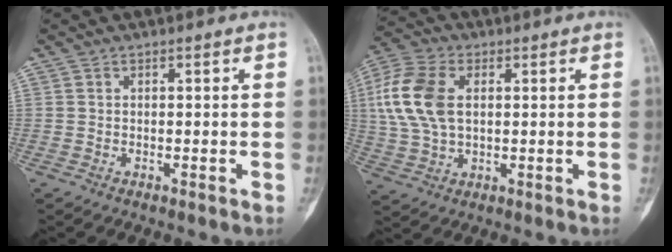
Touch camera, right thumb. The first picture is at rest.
{"total": 12.9, "force": [2.4, 8.0, 9.9], "torque": [-0.219, 0.011, 0.046]}